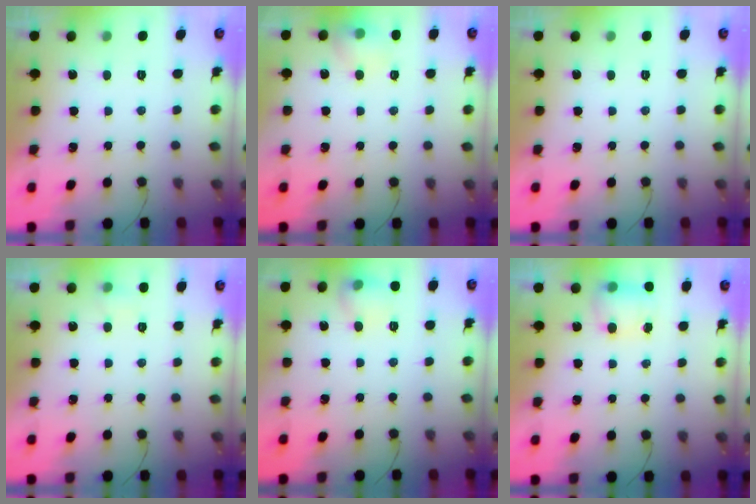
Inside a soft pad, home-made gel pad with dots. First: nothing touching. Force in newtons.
{"total": 8.5, "press": 8.3, "slide": 1.7}
{"total": 0.0}
{"total": 6.8, "press": 2.5, "slide": 6.3}
{"total": 7.9, "press": 7.8, "slide": 1.0}
{"total": 5.3, "press": 5.3, "slide": 0.8}